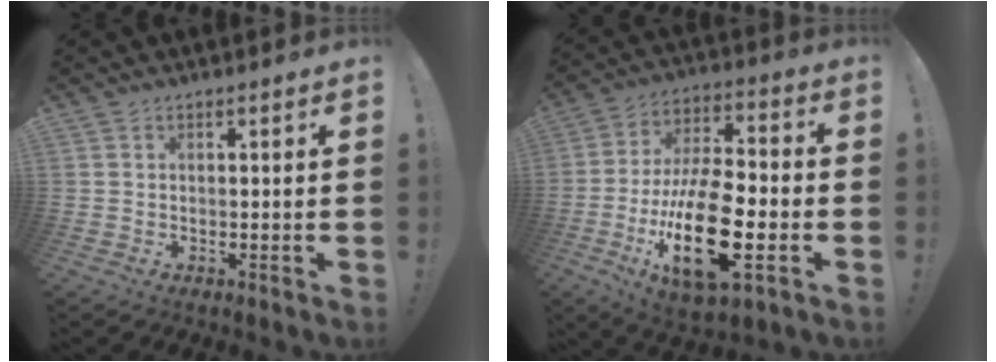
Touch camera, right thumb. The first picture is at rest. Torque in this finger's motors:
{"motor_torque": [2.56, 2.44, 1.78, -0.99, 0.76]}